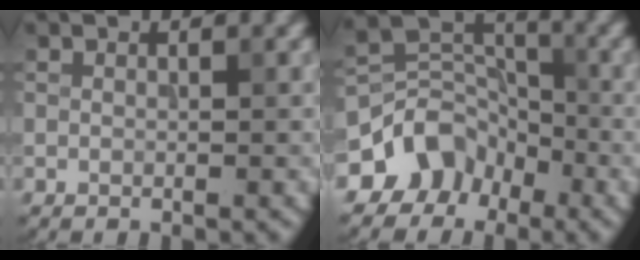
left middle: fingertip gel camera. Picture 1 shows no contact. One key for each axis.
{"total": 6.4, "fx": -3.9, "fy": 4.7, "fz": 1.9, "tx": -0.009, "ty": 0.014, "tz": -0.077}